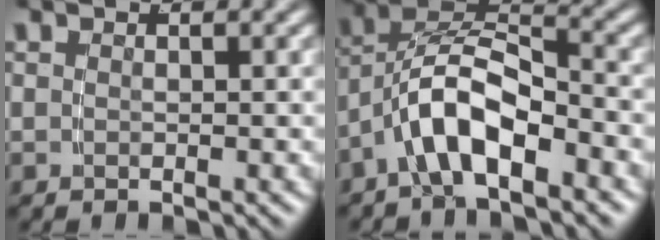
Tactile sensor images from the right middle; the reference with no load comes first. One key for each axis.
{"total": 7.1, "fx": -0.9, "fy": 4.8, "fz": 5.2, "tx": -0.112, "ty": -0.013, "tz": -0.019}